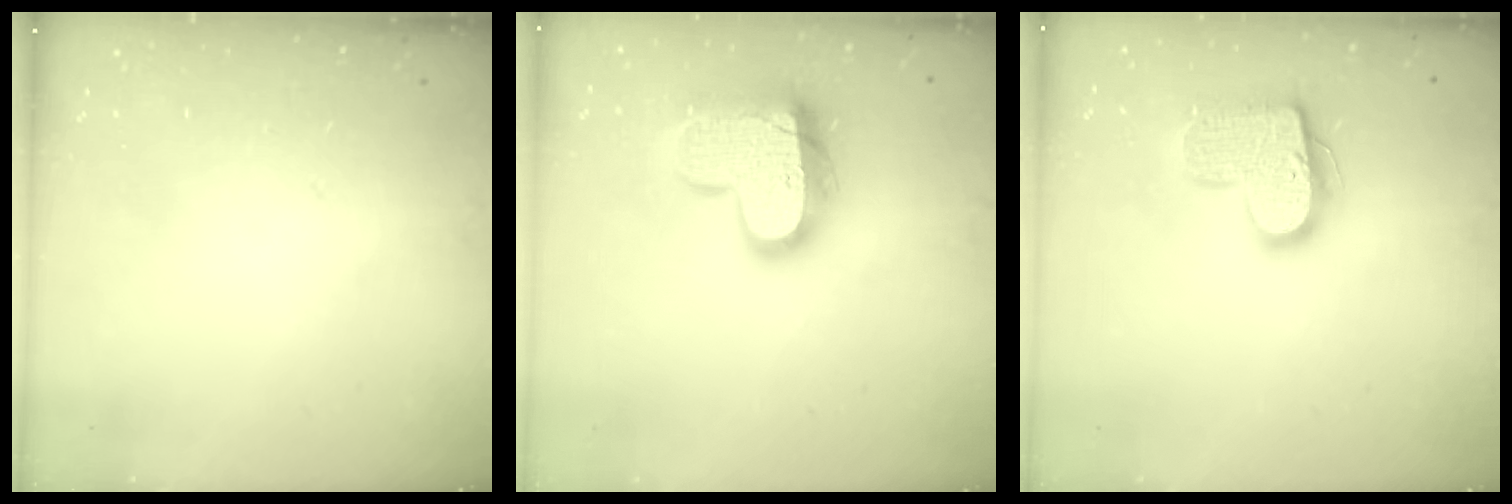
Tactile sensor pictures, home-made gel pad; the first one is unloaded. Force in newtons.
{"total": 18.3, "press": 18.2, "slide": 1.2}
{"total": 15.7, "press": 15.6, "slide": 0.9}